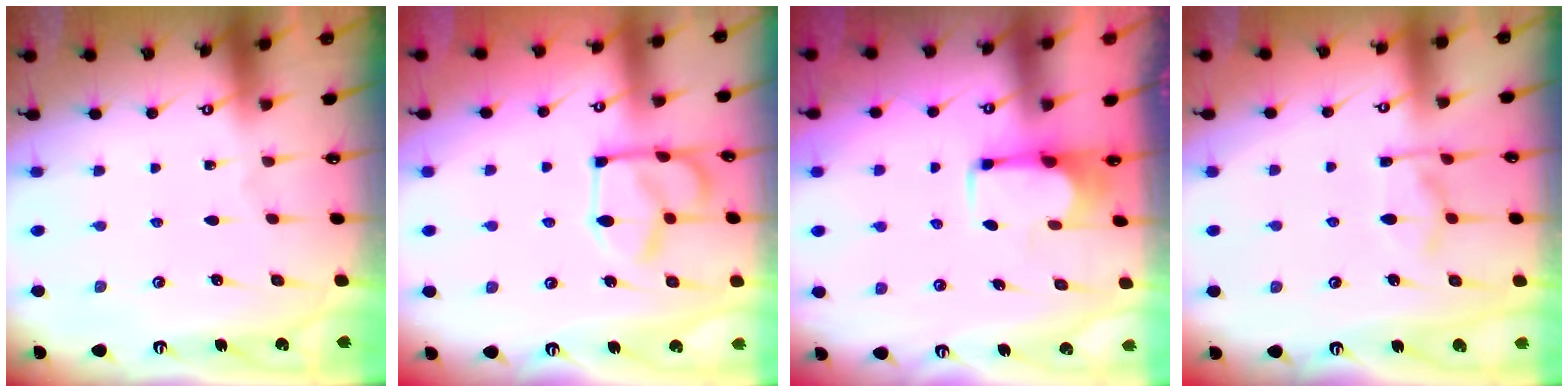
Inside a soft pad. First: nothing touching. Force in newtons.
{"total": 9.1, "press": 9.1, "slide": 0.2}
{"total": 1.9, "press": 1.8, "slide": 0.7}
{"total": 9.7, "press": 9.6, "slide": 1.1}